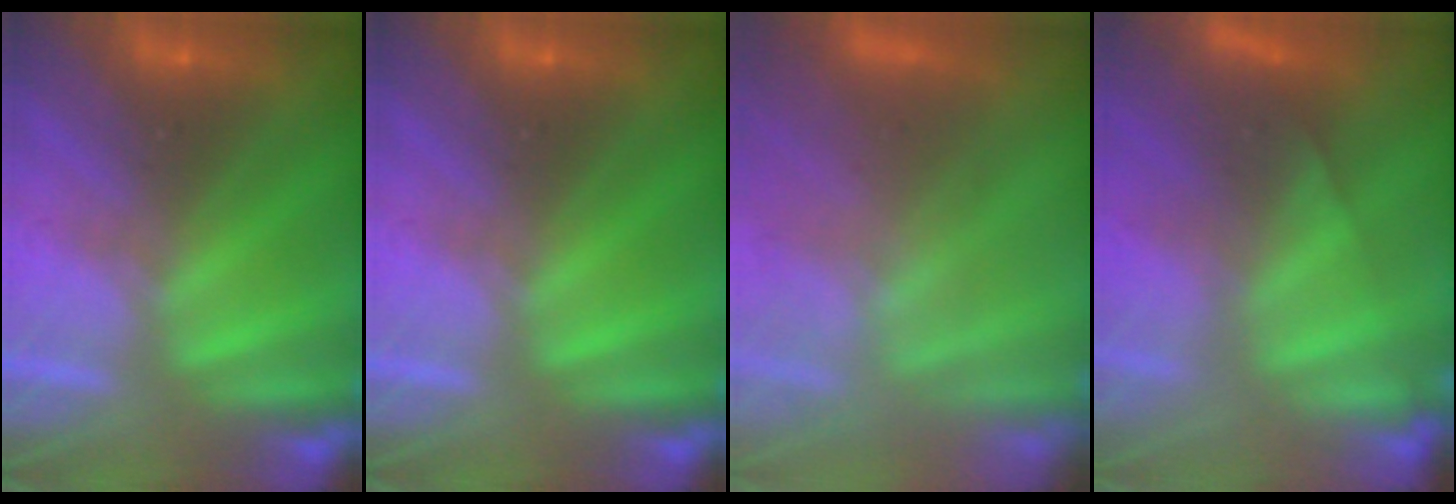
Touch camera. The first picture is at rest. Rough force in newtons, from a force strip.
{"total": 0.0}
{"total": 2.8}
{"total": 9.4}